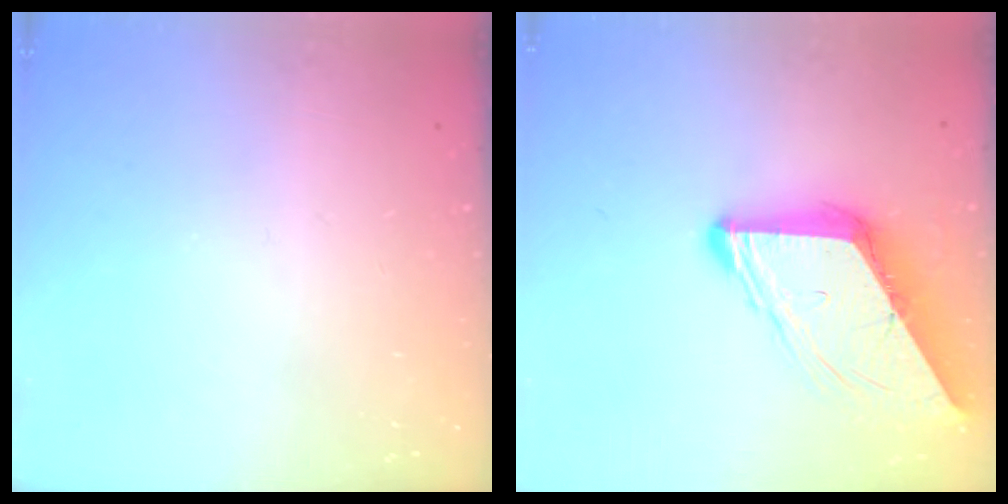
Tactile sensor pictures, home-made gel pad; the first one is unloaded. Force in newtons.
{"total": 11.4, "press": 11.3, "slide": 1.3}